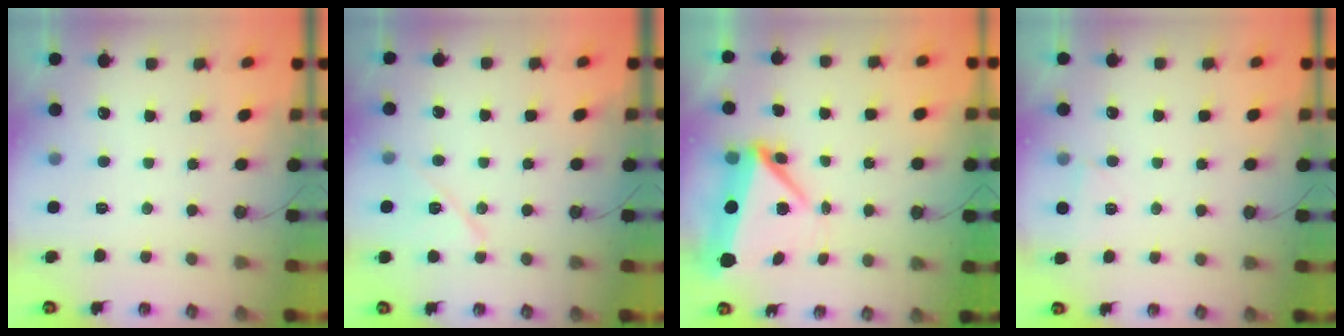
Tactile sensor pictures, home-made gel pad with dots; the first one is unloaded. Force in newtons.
{"total": 9.6, "press": 9.6, "slide": 0.9}
{"total": 7.0, "press": 6.9, "slide": 1.3}
{"total": 2.1, "press": 2.1, "slide": 0.4}